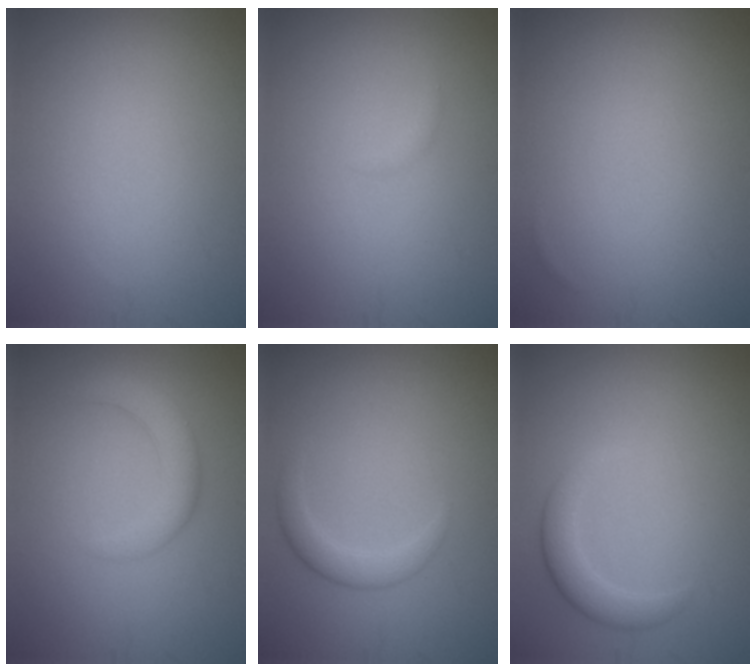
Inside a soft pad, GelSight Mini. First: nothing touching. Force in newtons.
{"total": 0.5, "press": 0.5, "slide": 0.1}
{"total": 0.0}
{"total": 2.9, "press": 2.9, "slide": 0.3}
{"total": 2.0, "press": 2.0, "slide": 0.1}
{"total": 2.7, "press": 2.7, "slide": 0.4}